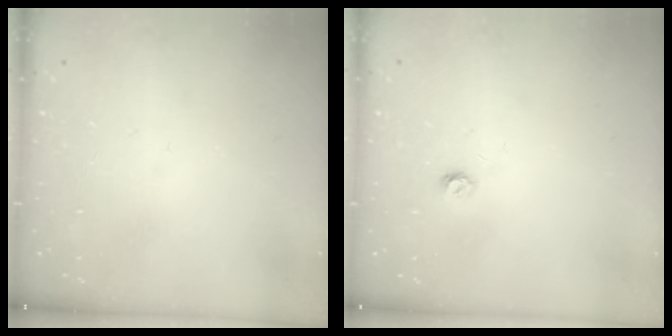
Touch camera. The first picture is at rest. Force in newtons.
{"total": 3.6, "press": 3.6, "slide": 0.3}